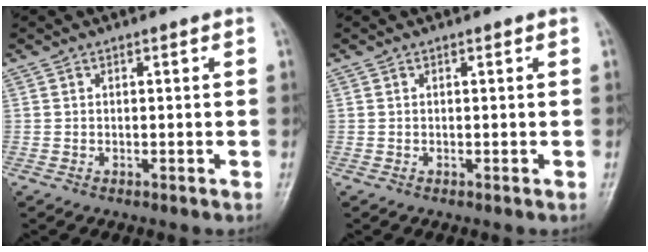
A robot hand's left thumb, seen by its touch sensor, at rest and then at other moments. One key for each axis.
{"total": 0.0}